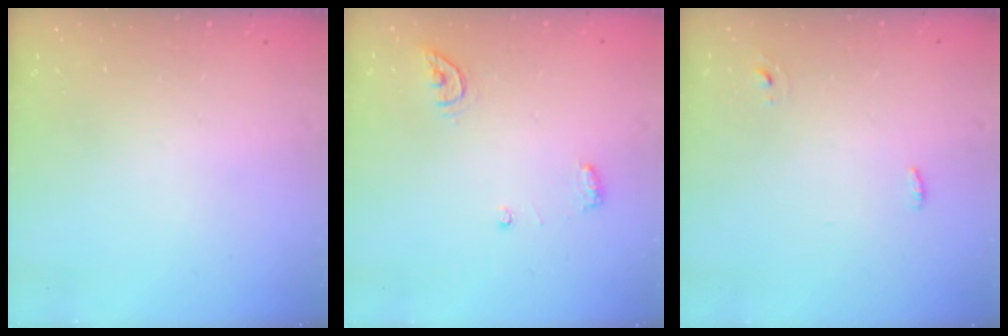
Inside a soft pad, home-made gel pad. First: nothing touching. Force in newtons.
{"total": 5.5, "press": 5.5, "slide": 0.2}
{"total": 3.1, "press": 2.8, "slide": 1.2}